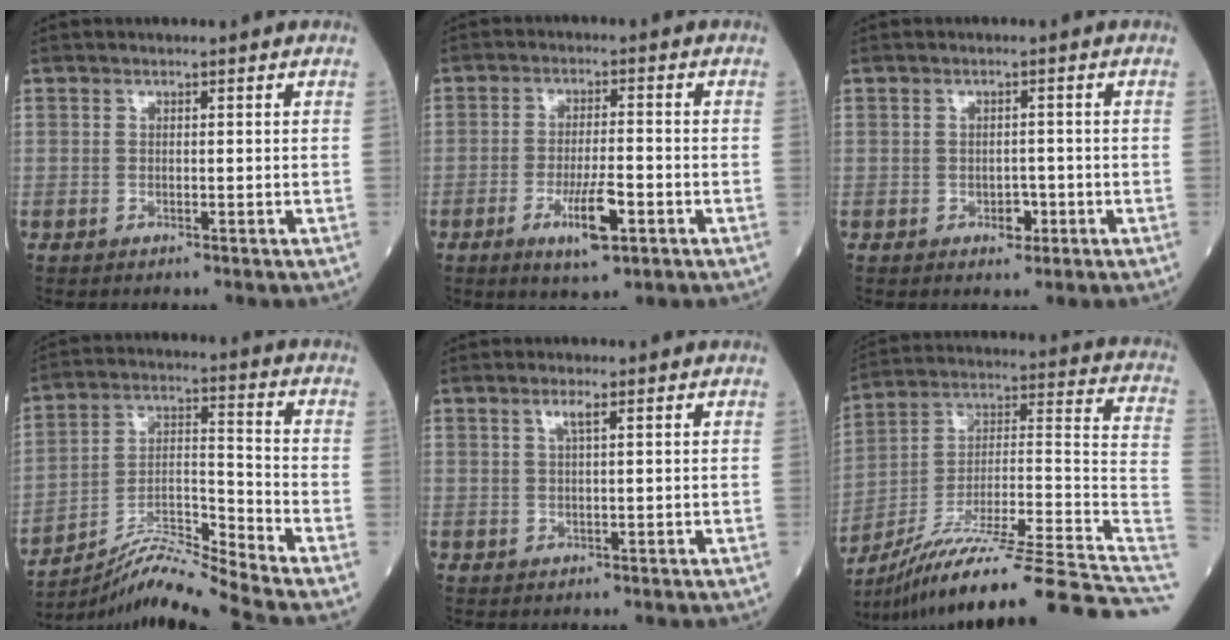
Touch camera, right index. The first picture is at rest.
{"total": 7.1, "force": [-3.0, 1.2, 6.3], "torque": [-0.115, -0.009, -0.048]}
{"total": 2.2, "force": [-0.9, 1.4, 1.5], "torque": [-0.017, 0.004, -0.009]}
{"total": 10.8, "force": [-10.0, -3.4, 2.4], "torque": [-0.053, 0.013, -0.180]}
{"total": 1.6, "force": [0.7, -0.1, 1.4], "torque": [-0.030, 0.003, 0.014]}
{"total": 31.7, "force": [-25.2, -0.5, 19.2], "torque": [-0.200, -0.006, -0.387]}